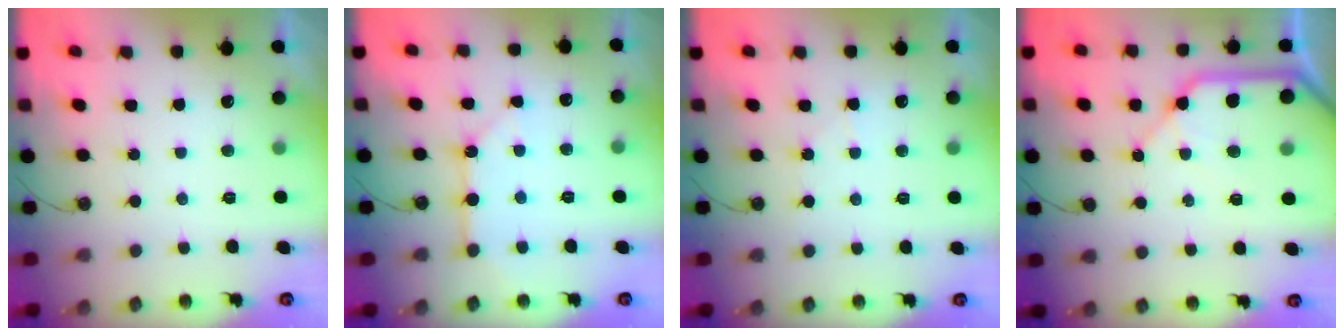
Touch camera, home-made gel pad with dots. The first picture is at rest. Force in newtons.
{"total": 6.3, "press": 6.3, "slide": 0.7}
{"total": 3.3, "press": 3.2, "slide": 0.6}
{"total": 15.0, "press": 14.8, "slide": 2.0}